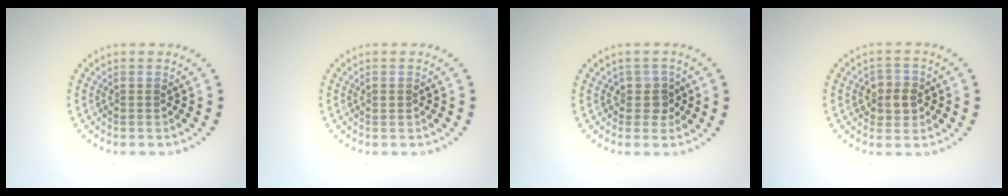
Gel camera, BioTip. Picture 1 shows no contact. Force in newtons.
{"total": 0.7, "press": 0.7, "slide": 0.1}
{"total": 1.8, "press": 1.6, "slide": 0.9}
{"total": 2.7, "press": 2.5, "slide": 0.9}